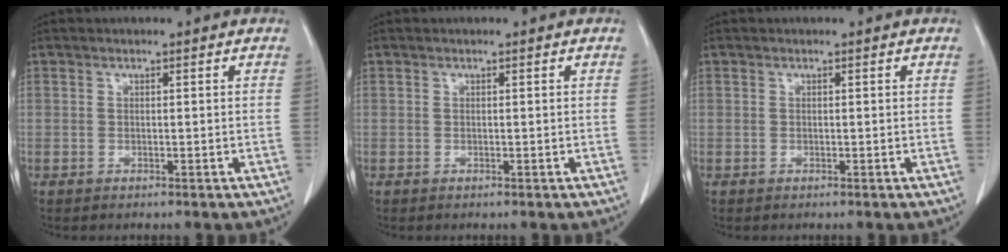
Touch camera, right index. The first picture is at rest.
{"total": 0.0}
{"total": 0.0}